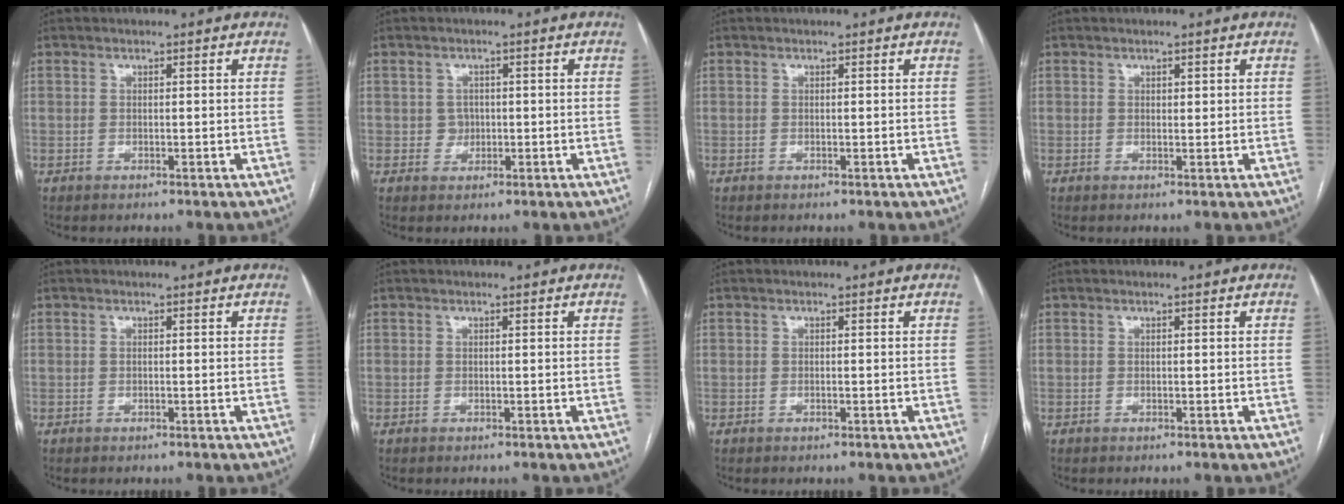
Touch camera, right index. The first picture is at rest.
{"total": 2.0, "force": [0.0, 1.9, 0.7], "torque": [-0.007, 0.004, 0.002]}
{"total": 0.0}
{"total": 0.8, "force": [0.4, 0.4, 0.6], "torque": [-0.005, -0.001, 0.004]}
{"total": 0.0}
{"total": 0.0}
{"total": 0.0}
{"total": 0.0}